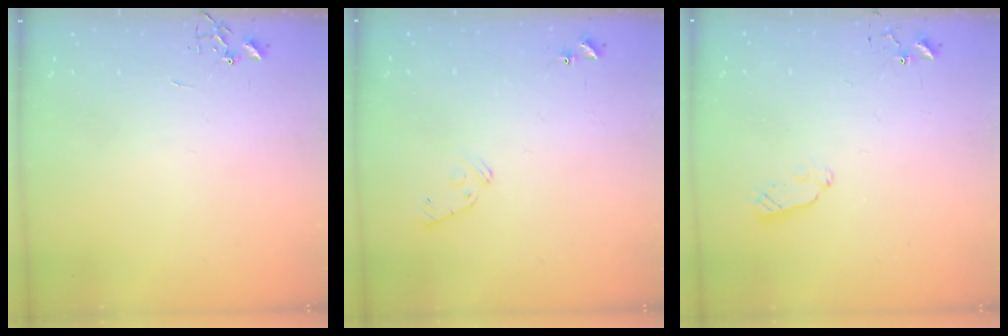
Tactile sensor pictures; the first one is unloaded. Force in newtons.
{"total": 8.0, "press": 7.9, "slide": 0.7}
{"total": 3.8, "press": 3.8, "slide": 0.6}